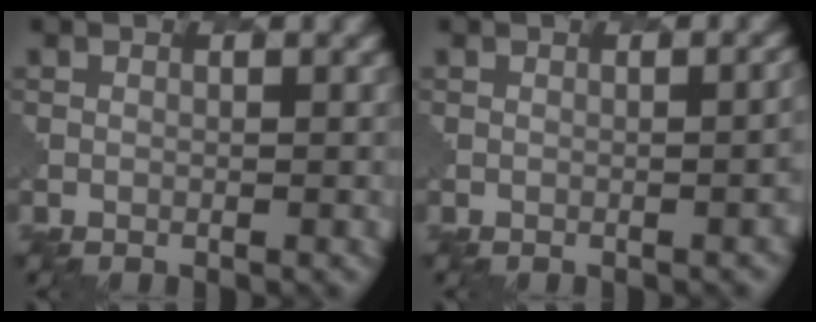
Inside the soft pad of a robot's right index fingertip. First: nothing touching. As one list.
[{"total": 2.7, "force": [-1.0, 1.1, 2.3], "torque": [-0.007, 0.007, -0.006]}]